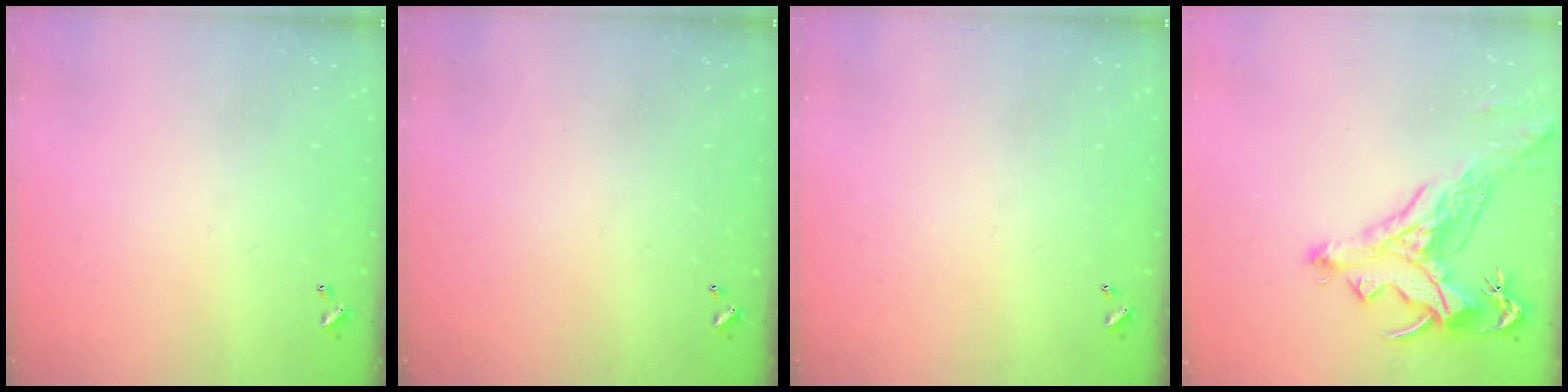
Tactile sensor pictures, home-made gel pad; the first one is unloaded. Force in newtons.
{"total": 0.0}
{"total": 0.0}
{"total": 2.2, "press": 1.7, "slide": 1.3}